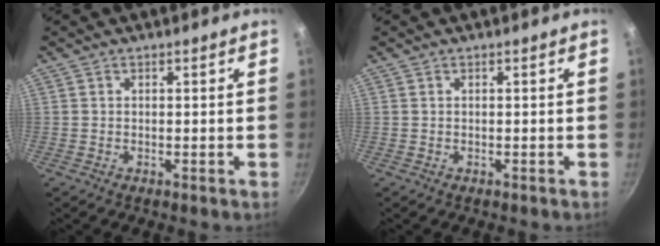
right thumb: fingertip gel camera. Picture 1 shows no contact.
{"total": 0.0}